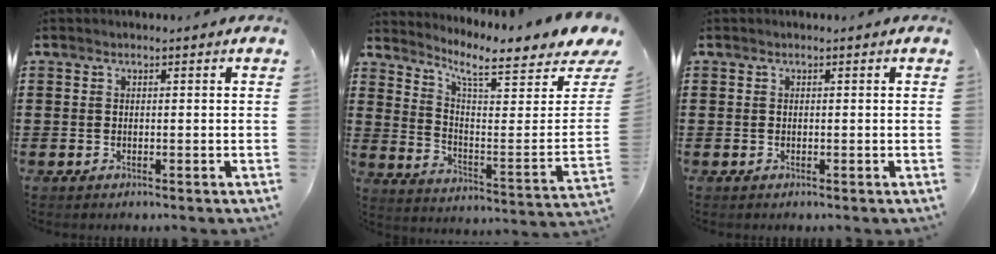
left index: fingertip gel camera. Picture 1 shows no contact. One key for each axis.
{"total": 7.4, "fx": 6.3, "fy": 0.3, "fz": 3.9, "tx": -0.094, "ty": -0.059, "tz": 0.098}
{"total": 0.0}